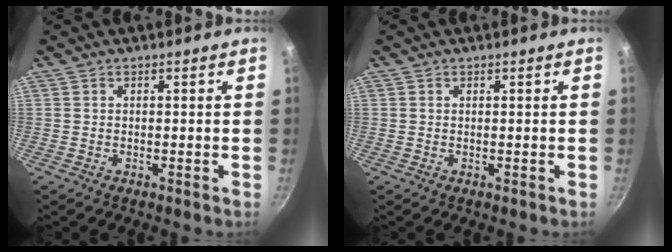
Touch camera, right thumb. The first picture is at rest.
{"total": 0.0}